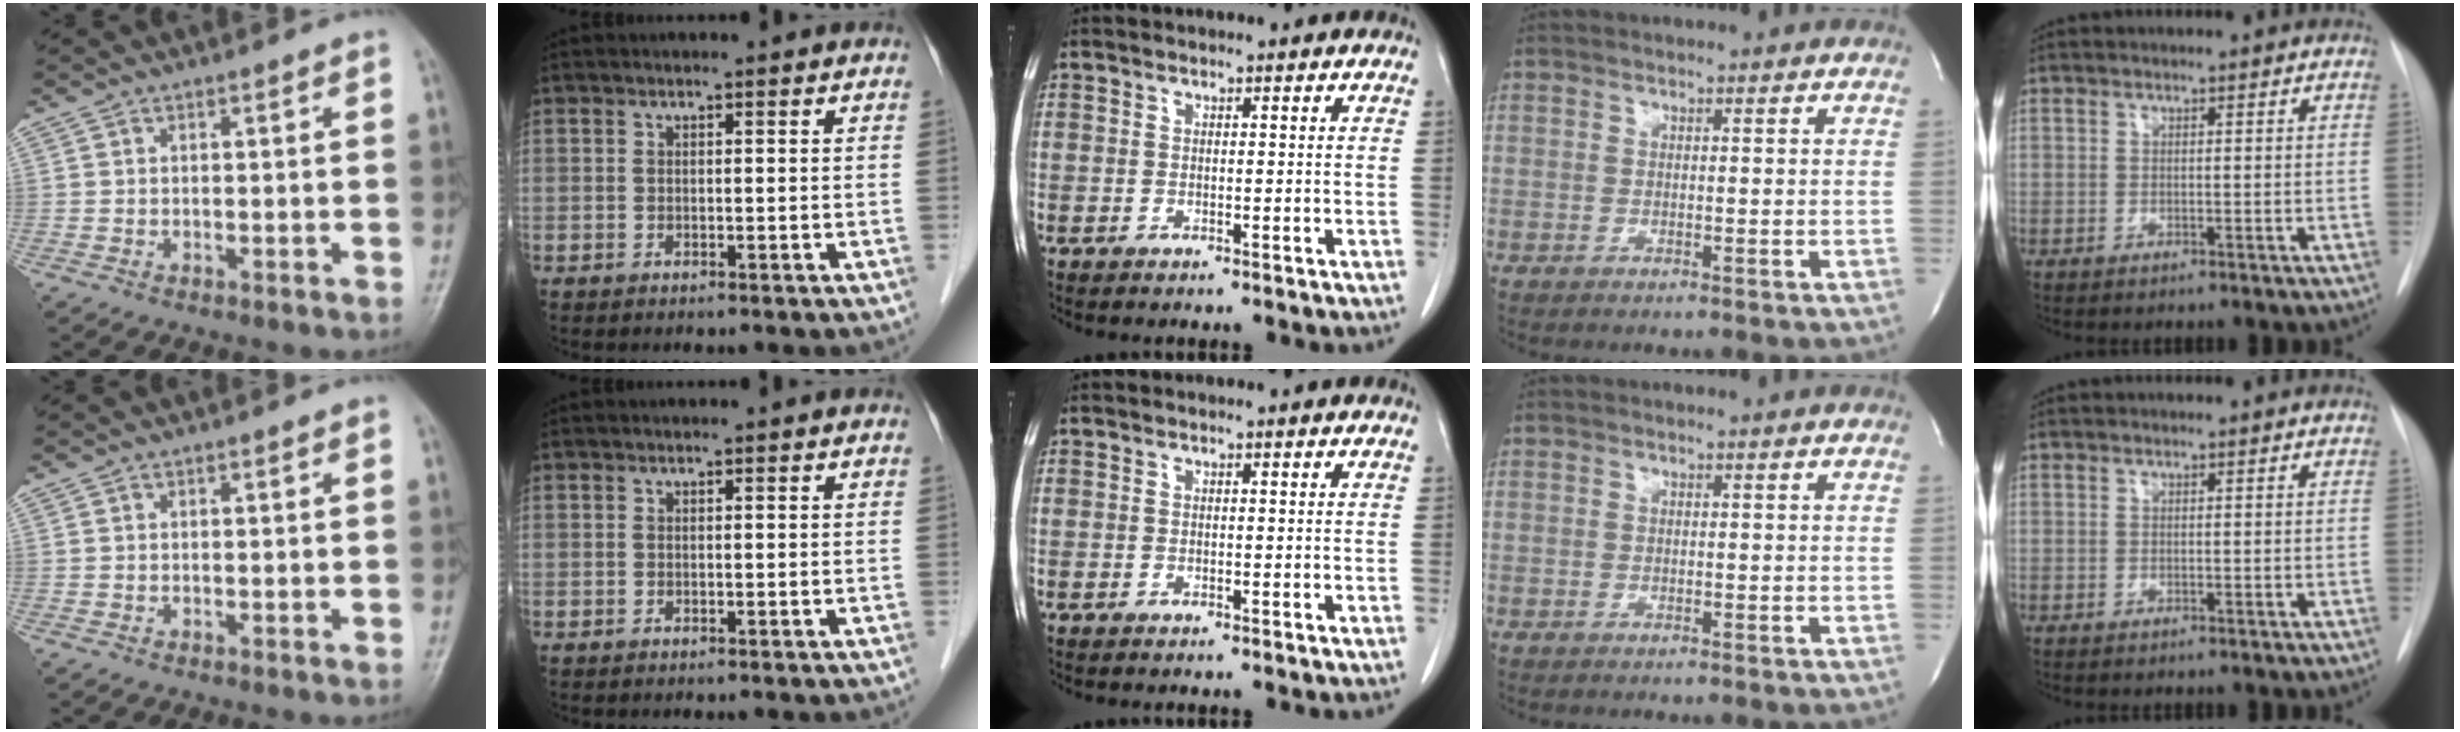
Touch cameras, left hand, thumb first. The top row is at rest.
{}